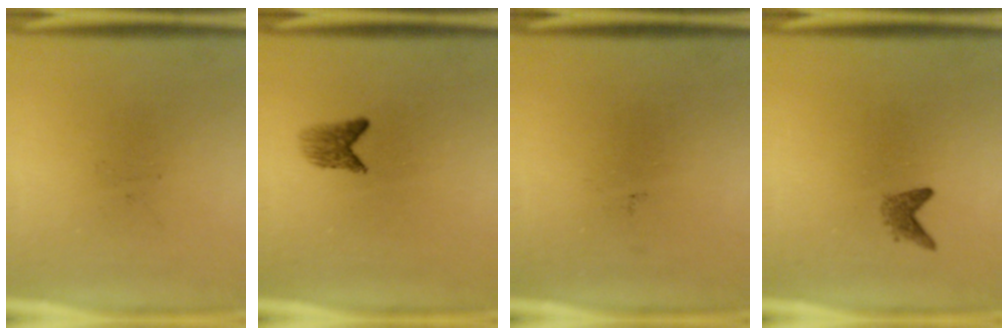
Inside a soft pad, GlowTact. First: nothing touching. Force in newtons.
{"total": 2.3}
{"total": 0.0}
{"total": 1.4}